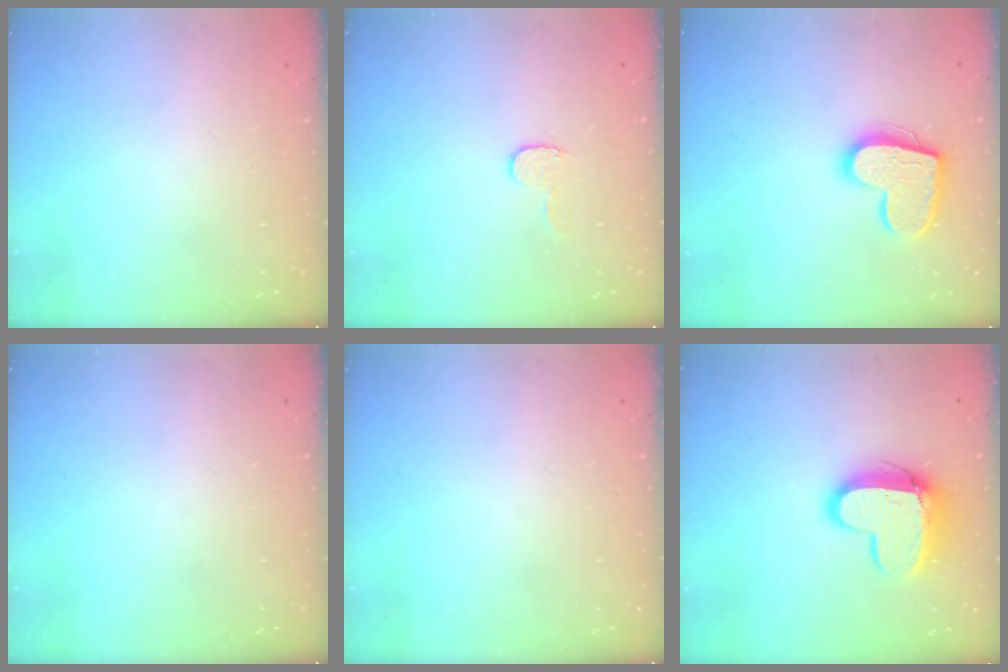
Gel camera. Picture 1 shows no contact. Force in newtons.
{"total": 5.2, "press": 5.1, "slide": 0.5}
{"total": 16.1, "press": 16.1, "slide": 0.9}
{"total": 0.0}
{"total": 0.0}
{"total": 13.2, "press": 13.2, "slide": 1.2}